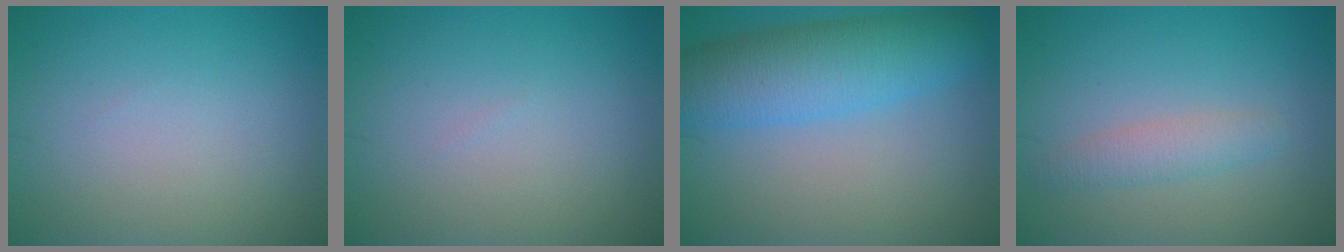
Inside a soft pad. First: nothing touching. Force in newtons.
{"total": 0.0}
{"total": 7.4, "press": 7.4, "slide": 0.2}
{"total": 2.1, "press": 2.1, "slide": 0.1}